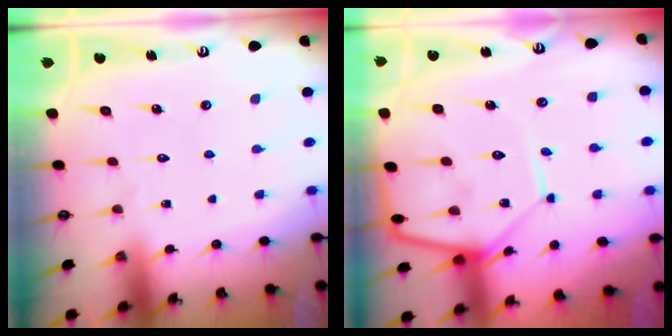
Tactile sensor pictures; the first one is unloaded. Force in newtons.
{"total": 11.4, "press": 11.4, "slide": 1.0}